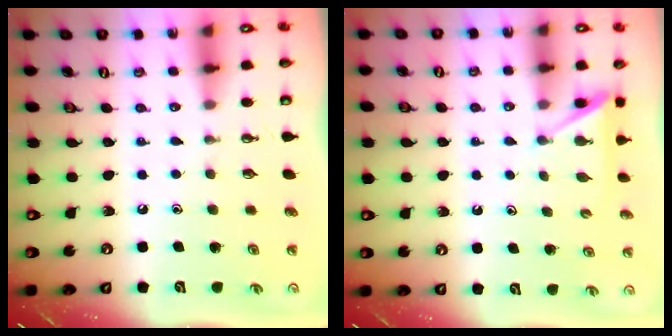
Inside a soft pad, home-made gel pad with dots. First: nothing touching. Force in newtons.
{"total": 4.6, "press": 4.6, "slide": 0.4}